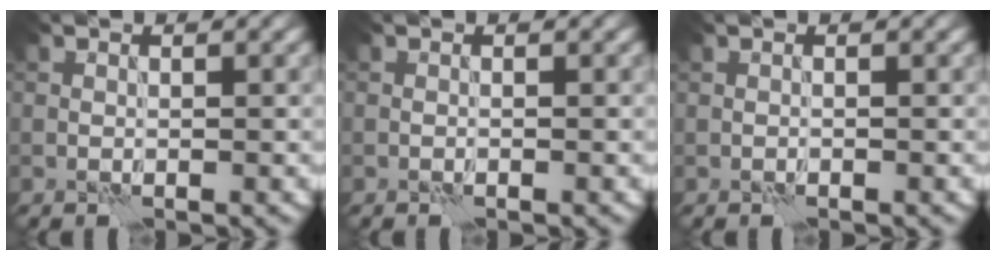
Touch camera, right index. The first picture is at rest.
{"total": 0.0}
{"total": 0.0}